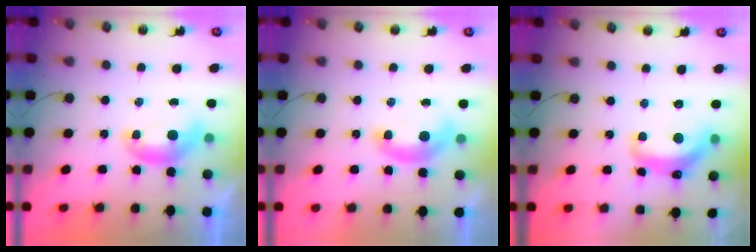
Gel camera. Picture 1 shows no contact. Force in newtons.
{"total": 1.6, "press": 1.5, "slide": 0.3}
{"total": 7.1, "press": 7.0, "slide": 0.7}